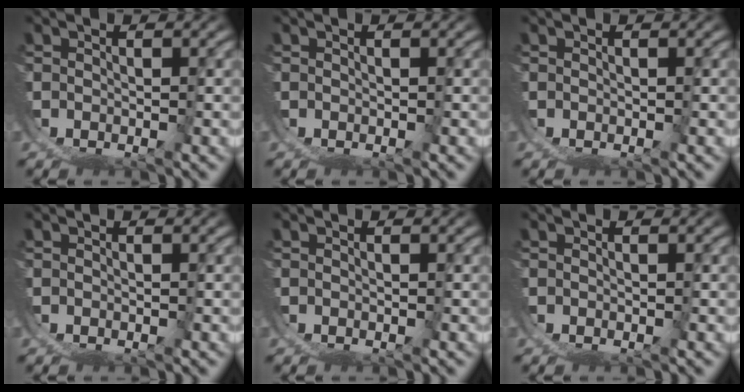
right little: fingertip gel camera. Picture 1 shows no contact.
{"total": 0.0}
{"total": 0.0}
{"total": 0.0}
{"total": 0.0}
{"total": 0.0}